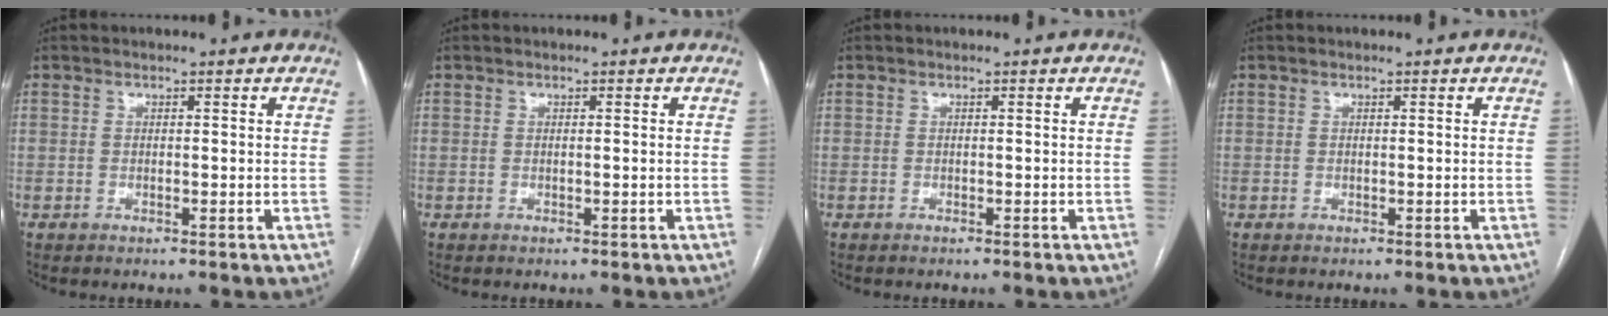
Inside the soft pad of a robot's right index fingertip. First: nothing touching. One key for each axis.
{"total": 0.0}
{"total": 0.0}
{"total": 0.0}